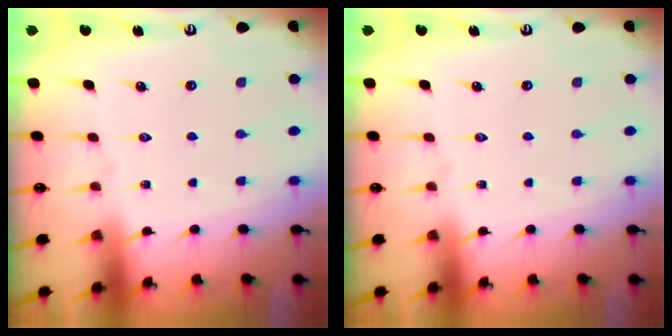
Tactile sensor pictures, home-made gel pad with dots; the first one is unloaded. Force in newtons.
{"total": 0.0}